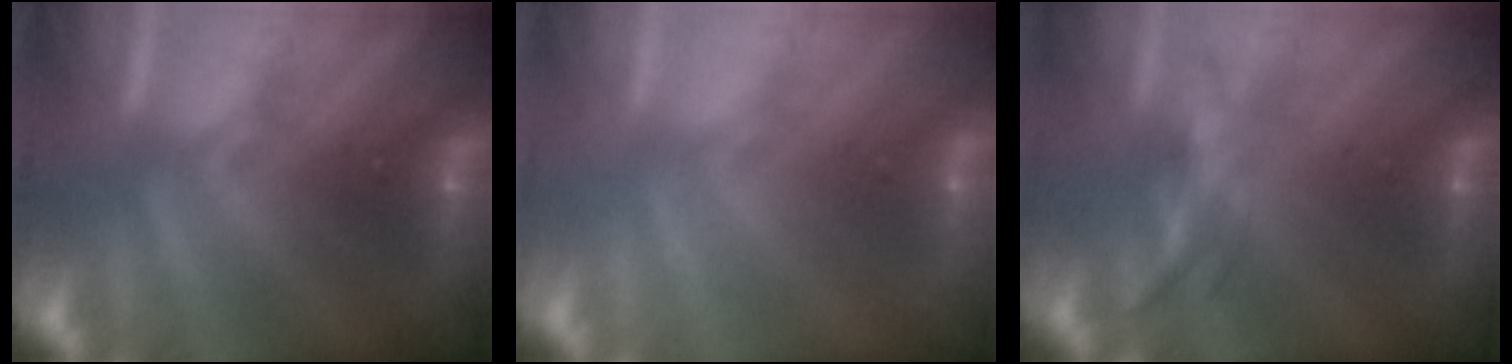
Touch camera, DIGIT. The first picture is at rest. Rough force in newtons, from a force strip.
{"total": 3.4}
{"total": 4.0}